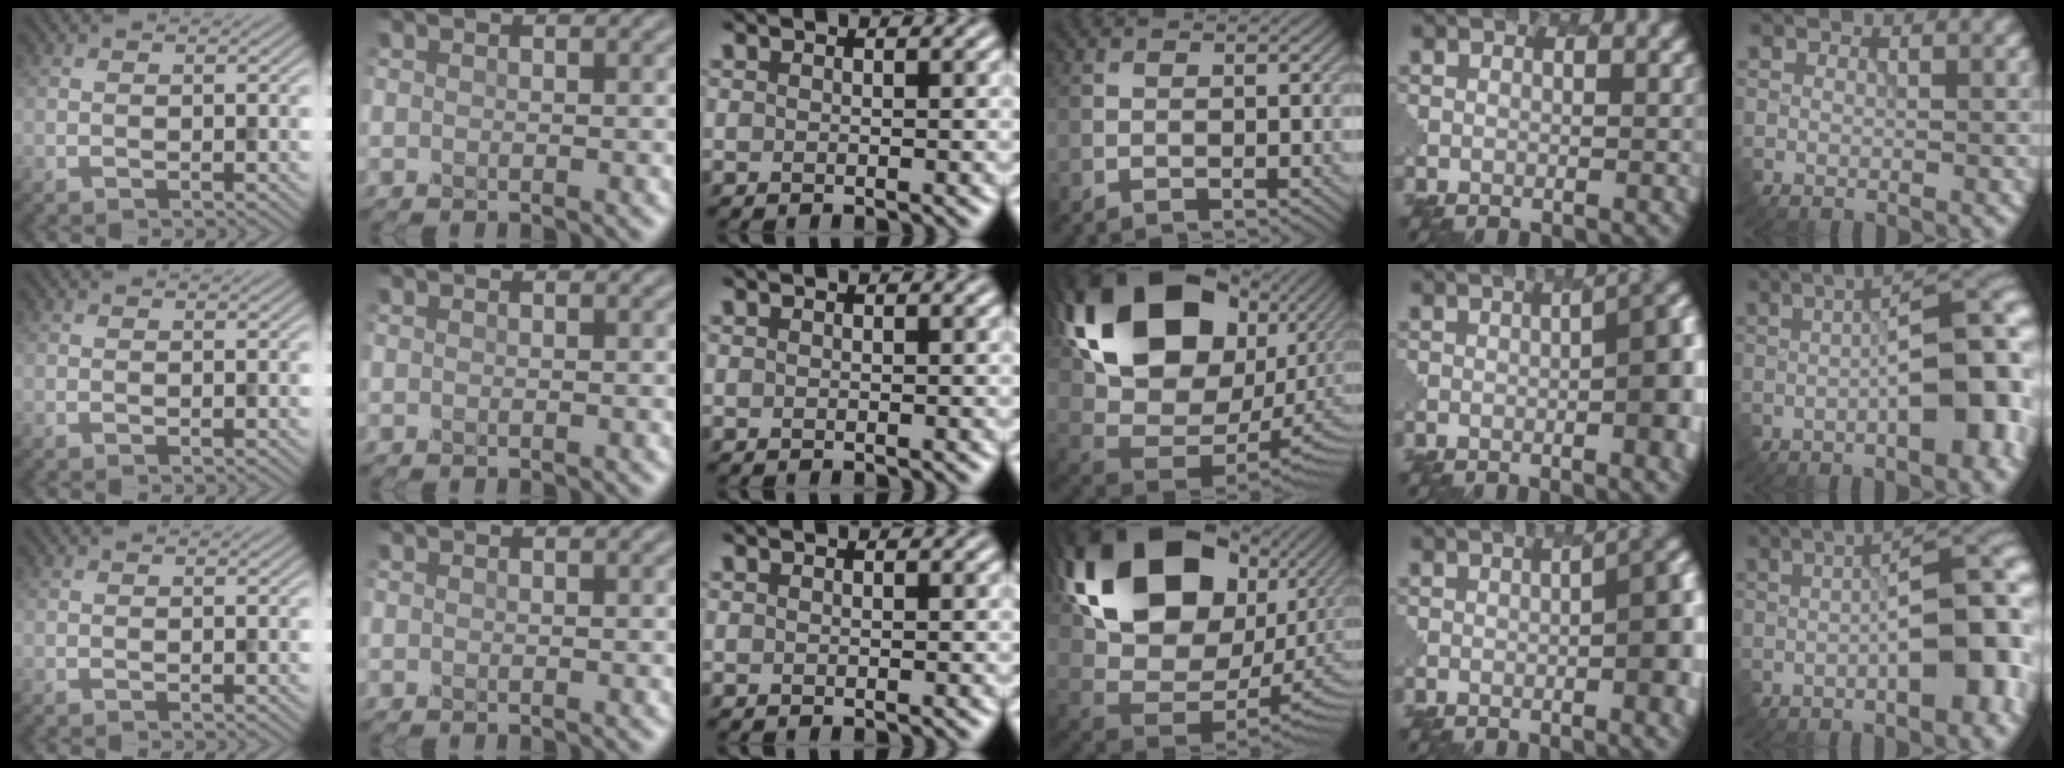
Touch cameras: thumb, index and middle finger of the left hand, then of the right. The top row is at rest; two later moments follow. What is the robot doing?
{"motion": "dispense", "object": "glue stick"}